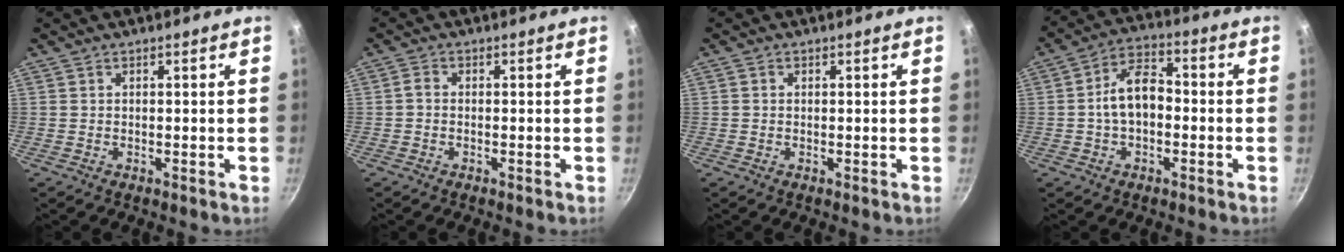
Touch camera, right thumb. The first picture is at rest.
{"total": 1.2, "force": [-0.4, 0.8, 0.9], "torque": [-0.025, 0.007, -0.012]}
{"total": 0.6, "force": [0.1, 0.5, 0.2], "torque": [-0.003, 0.003, 0.000]}
{"total": 8.9, "force": [-0.8, 5.6, 6.8], "torque": [-0.092, 0.034, -0.026]}